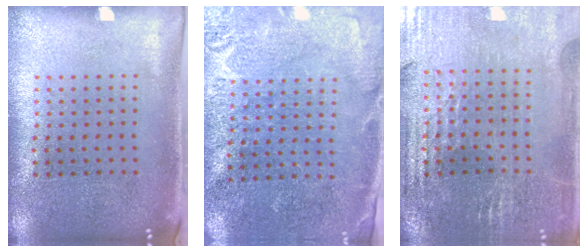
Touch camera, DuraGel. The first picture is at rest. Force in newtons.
{"total": 2.8, "press": 2.8, "slide": 0.3}
{"total": 2.7, "press": 2.7, "slide": 0.5}